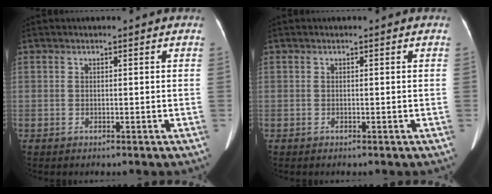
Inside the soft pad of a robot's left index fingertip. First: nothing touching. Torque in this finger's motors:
{"motor_torque": [0.05, 0.05, 0.01, 0.00]}